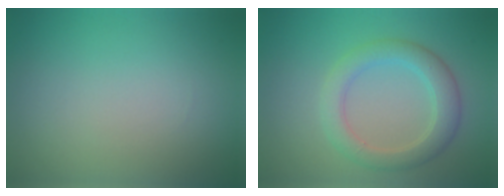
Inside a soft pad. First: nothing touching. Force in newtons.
{"total": 3.8, "press": 3.8, "slide": 0.2}